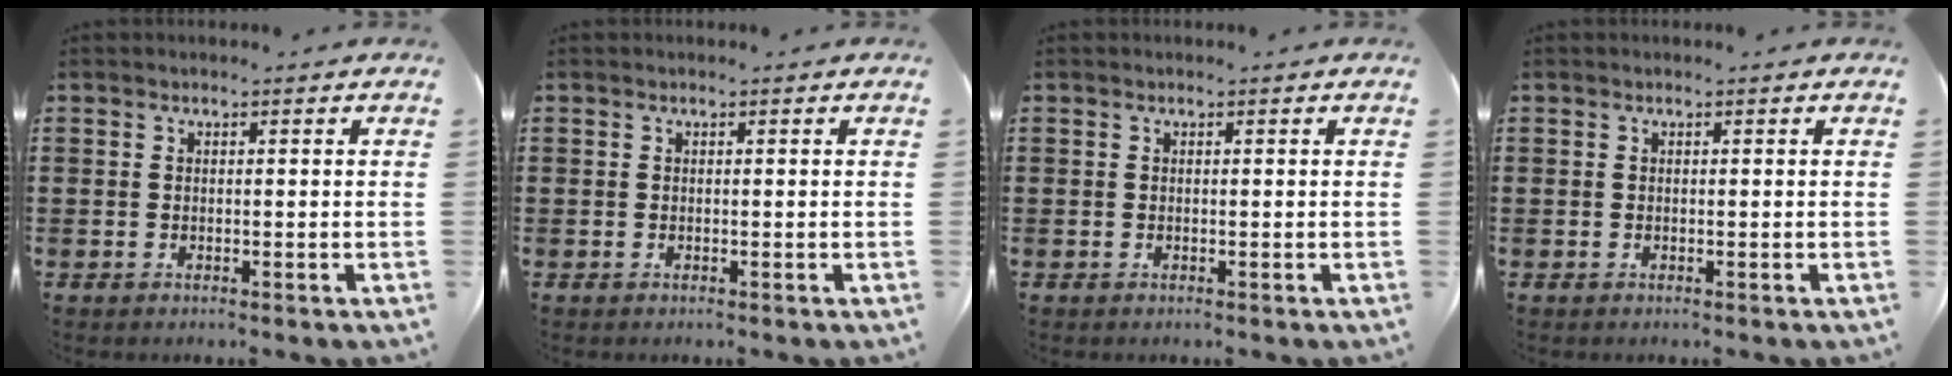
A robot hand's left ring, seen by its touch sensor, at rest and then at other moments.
{"total": 0.0}
{"total": 0.0}
{"total": 0.0}